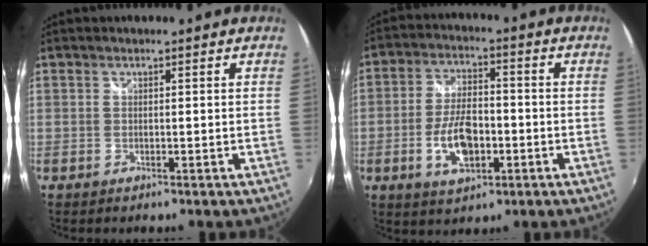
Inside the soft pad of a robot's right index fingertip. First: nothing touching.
{"total": 10.0, "force": [-3.0, 5.1, 8.1], "torque": [-0.160, 0.001, -0.048]}